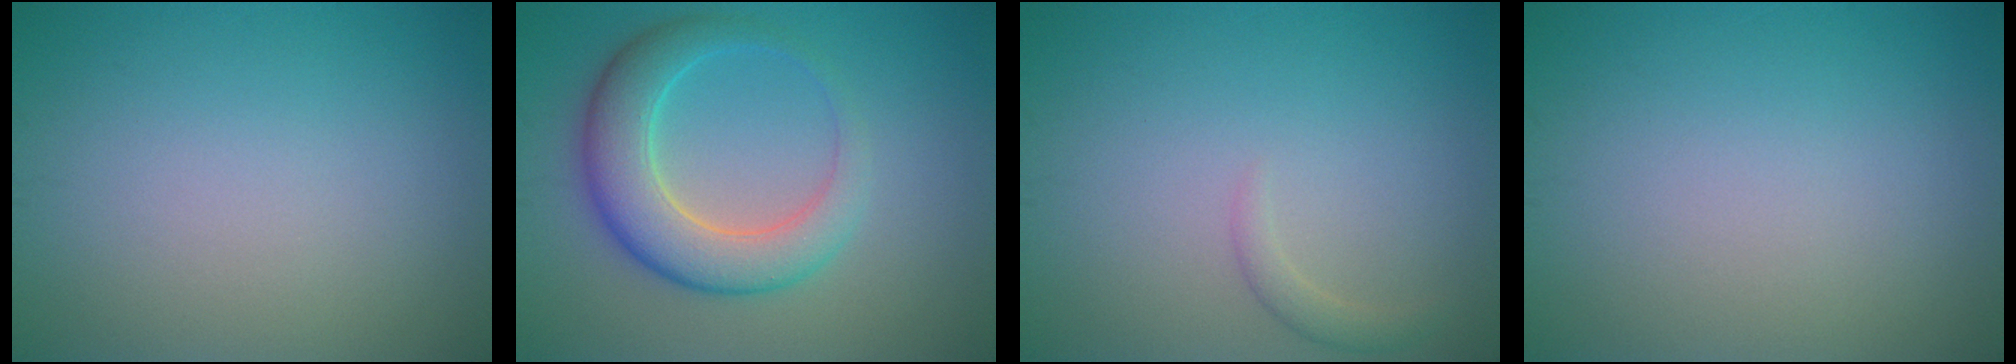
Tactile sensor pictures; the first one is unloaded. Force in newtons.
{"total": 6.1, "press": 6.1, "slide": 0.3}
{"total": 1.2, "press": 1.2, "slide": 0.1}
{"total": 0.0}